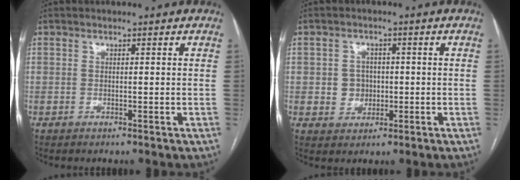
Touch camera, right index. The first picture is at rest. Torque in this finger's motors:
{"motor_torque": [0.61, 0.10, 0.28, 0.01]}